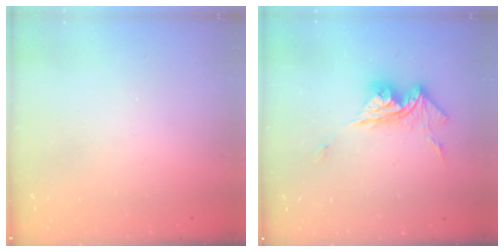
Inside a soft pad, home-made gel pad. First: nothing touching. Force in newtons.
{"total": 12.0, "press": 11.9, "slide": 1.5}